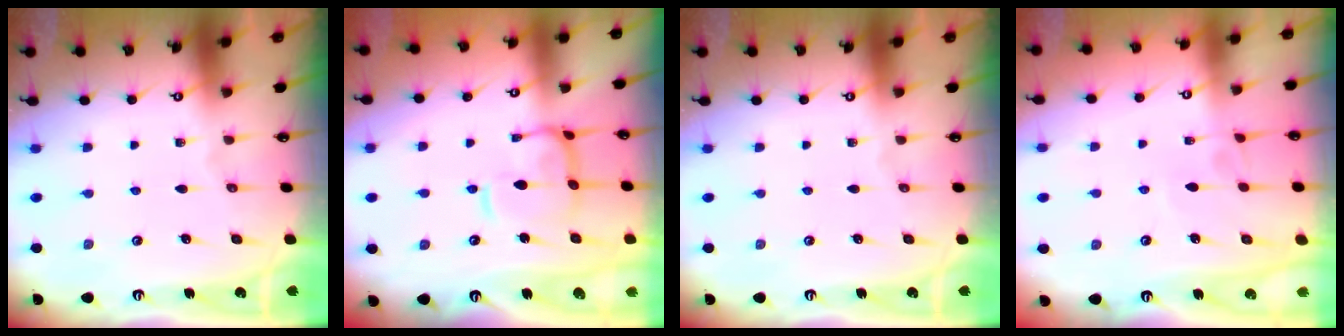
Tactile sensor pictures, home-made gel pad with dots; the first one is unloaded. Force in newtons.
{"total": 7.0, "press": 6.9, "slide": 1.1}
{"total": 0.0}
{"total": 4.0, "press": 4.0, "slide": 0.1}